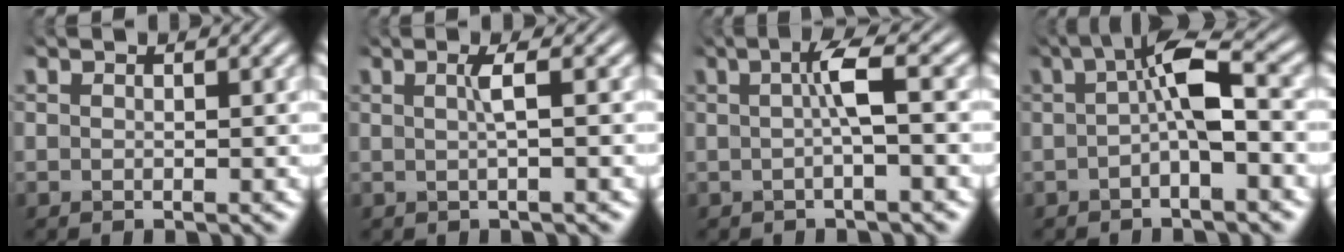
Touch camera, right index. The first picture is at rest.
{"total": 1.8, "force": [0.4, 0.0, 1.8], "torque": [-0.028, 0.005, 0.008]}
{"total": 3.2, "force": [0.6, 0.1, 3.1], "torque": [-0.055, 0.011, 0.007]}
{"total": 4.9, "force": [0.6, 1.2, 4.7], "torque": [-0.077, 0.009, 0.005]}